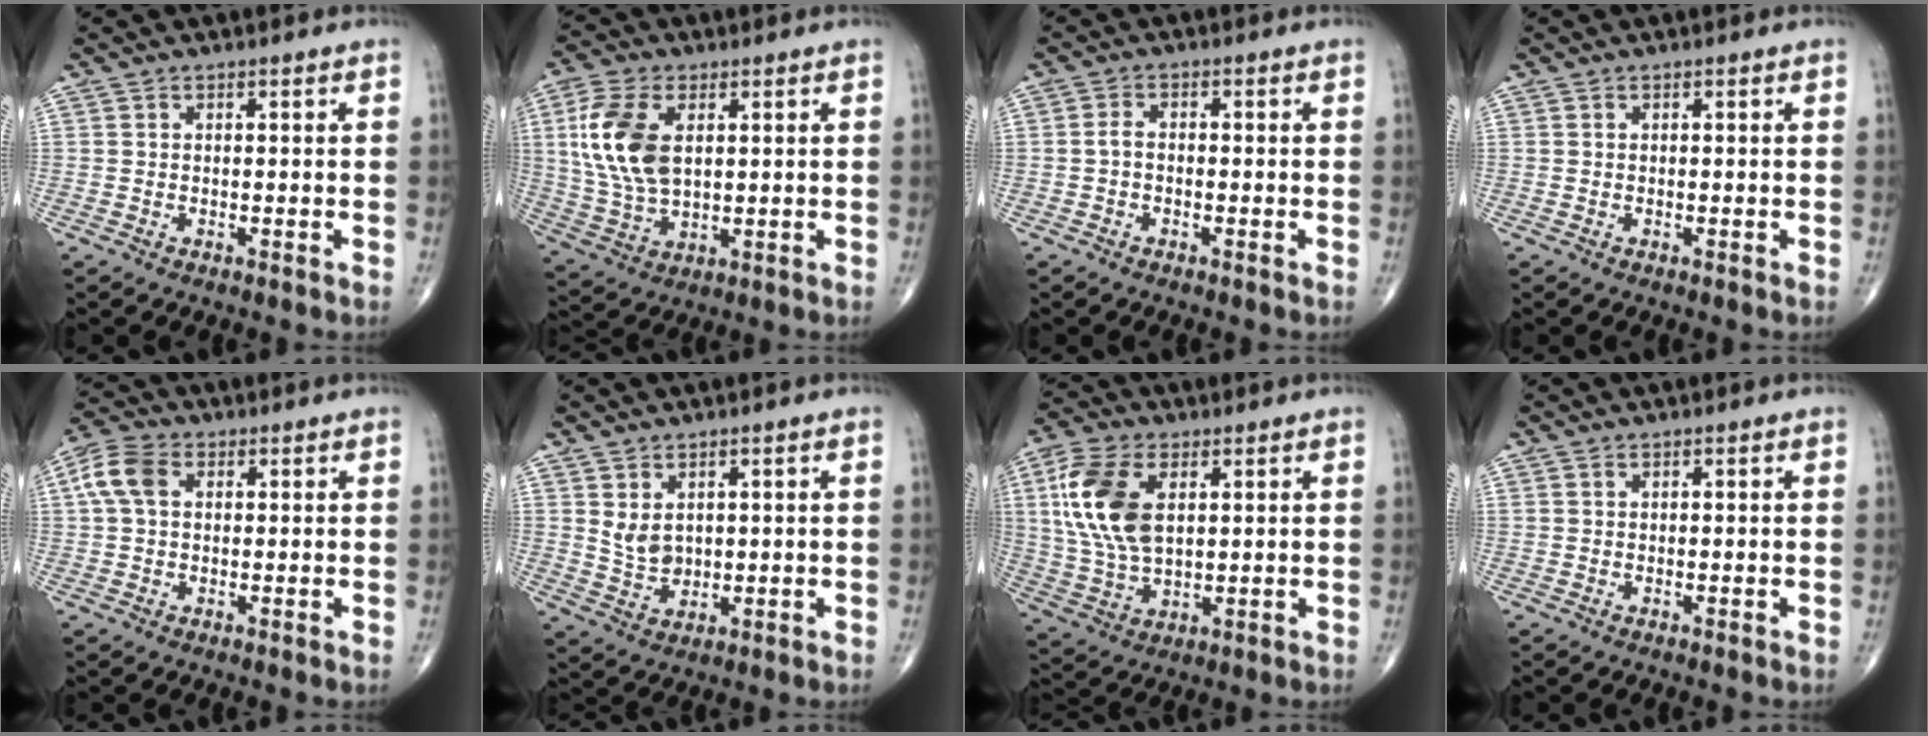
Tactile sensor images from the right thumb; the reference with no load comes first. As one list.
[{"total": 13.4, "force": [2.9, 7.6, 10.6], "torque": [-0.224, -0.007, 0.061]}, {"total": 2.1, "force": [-0.5, 1.3, 1.5], "torque": [-0.027, 0.011, -0.013]}, {"total": 0.0}, {"total": 6.6, "force": [1.6, 4.2, 4.8], "torque": [-0.111, 0.018, 0.028]}, {"total": 4.5, "force": [1.5, 3.1, 2.9], "torque": [-0.042, -0.019, 0.038]}, {"total": 14.8, "force": [3.8, 8.3, 11.7], "torque": [-0.246, -0.005, 0.076]}, {"total": 0.0}]